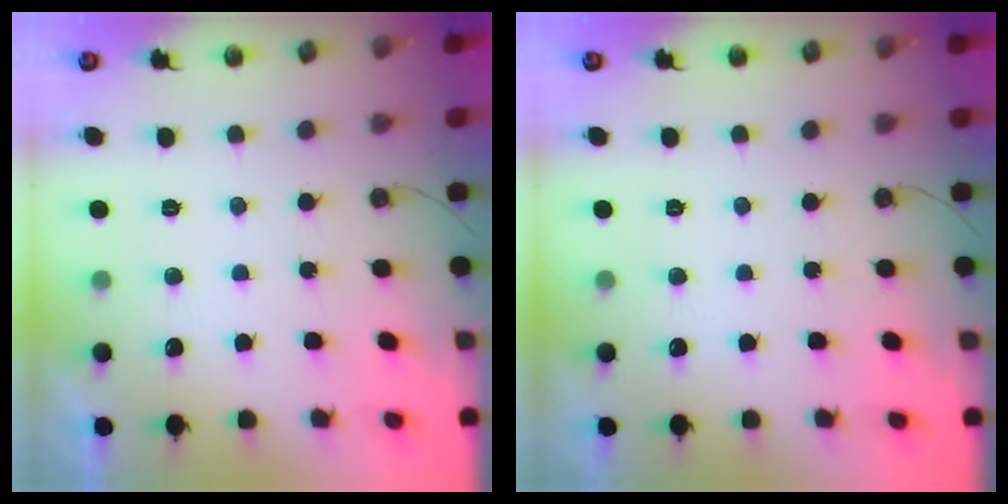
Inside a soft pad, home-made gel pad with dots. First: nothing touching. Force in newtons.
{"total": 0.0}